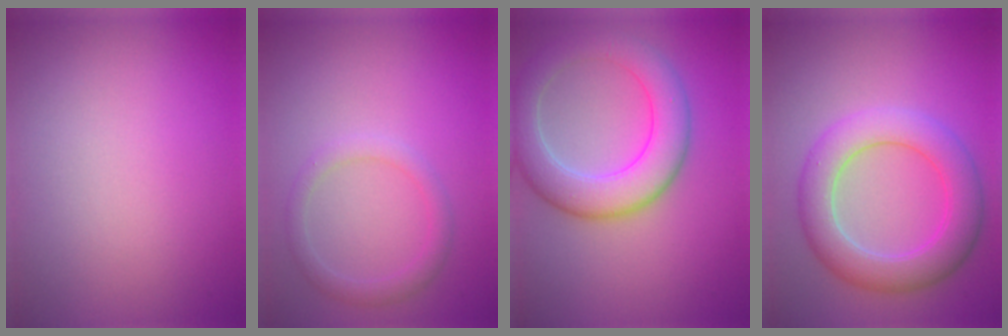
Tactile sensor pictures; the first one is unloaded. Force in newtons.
{"total": 1.8, "press": 1.8, "slide": 0.1}
{"total": 6.5, "press": 6.5, "slide": 0.5}
{"total": 5.8, "press": 5.8, "slide": 0.1}